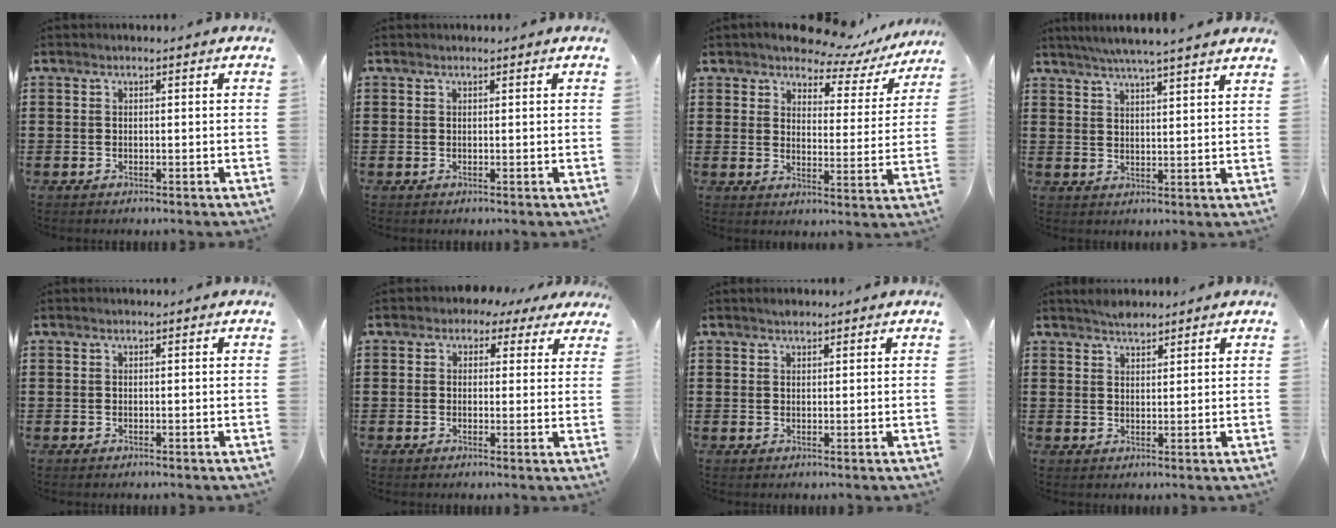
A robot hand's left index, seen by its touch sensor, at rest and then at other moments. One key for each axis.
{"total": 0.0}
{"total": 6.6, "fx": 6.0, "fy": 2.0, "fz": 2.0, "tx": -0.056, "ty": -0.038, "tz": 0.101}
{"total": 4.9, "fx": 4.5, "fy": -0.6, "fz": 1.8, "tx": -0.049, "ty": -0.015, "tz": 0.078}
{"total": 0.0}
{"total": 2.5, "fx": 1.3, "fy": 1.9, "fz": 0.9, "tx": -0.028, "ty": 0.008, "tz": 0.021}
{"total": 1.1, "fx": 1.0, "fy": 0.5, "fz": 0.4, "tx": -0.010, "ty": 0.002, "tz": 0.019}
{"total": 2.3, "fx": 2.1, "fy": 0.6, "fz": 0.6, "tx": -0.016, "ty": 0.004, "tz": 0.041}